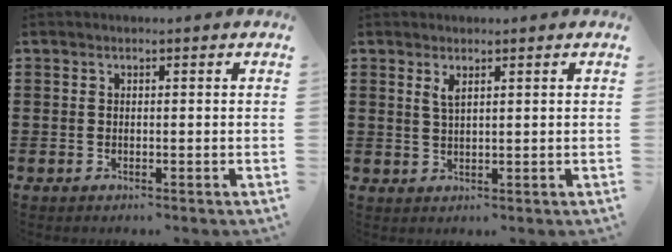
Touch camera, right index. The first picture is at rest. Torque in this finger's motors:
{"motor_torque": [0.28, -0.13, 0.08, 0.04]}